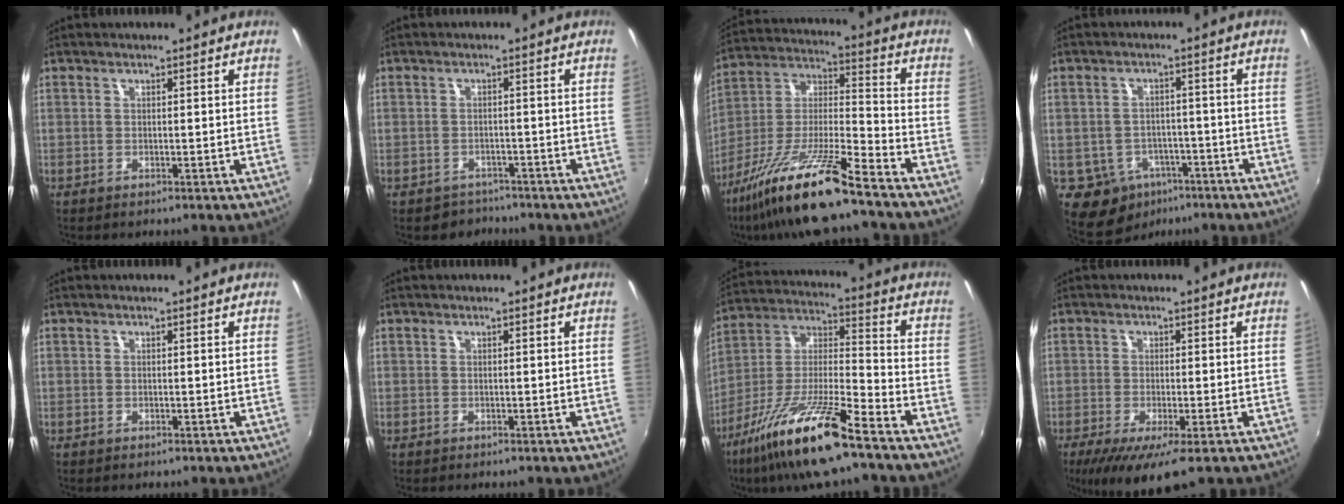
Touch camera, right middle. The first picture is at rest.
{"total": 3.4, "force": [-2.8, 2.0, -0.2], "torque": [-0.005, 0.004, -0.044]}
{"total": 17.6, "force": [-12.8, 1.1, 12.0], "torque": [-0.225, -0.017, -0.242]}
{"total": 9.1, "force": [-4.8, 7.3, 2.8], "torque": [-0.073, 0.009, -0.054]}
{"total": 0.0}
{"total": 0.0}
{"total": 16.8, "force": [-11.5, 1.7, 12.2], "torque": [-0.235, -0.016, -0.218]}
{"total": 8.5, "force": [-5.0, 1.5, 6.7], "torque": [-0.136, -0.035, -0.081]}